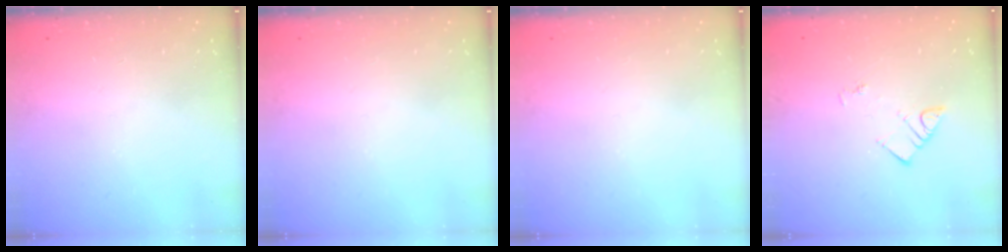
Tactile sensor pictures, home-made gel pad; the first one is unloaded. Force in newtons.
{"total": 0.0}
{"total": 0.0}
{"total": 3.5, "press": 3.5, "slide": 0.4}